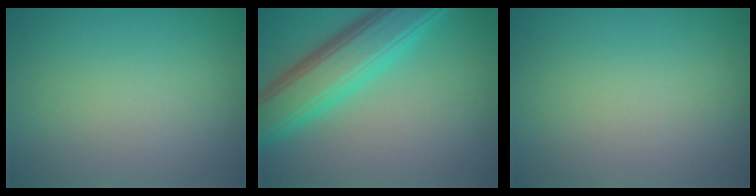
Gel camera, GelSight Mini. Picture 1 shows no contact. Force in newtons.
{"total": 6.9, "press": 6.9, "slide": 0.1}
{"total": 0.0}